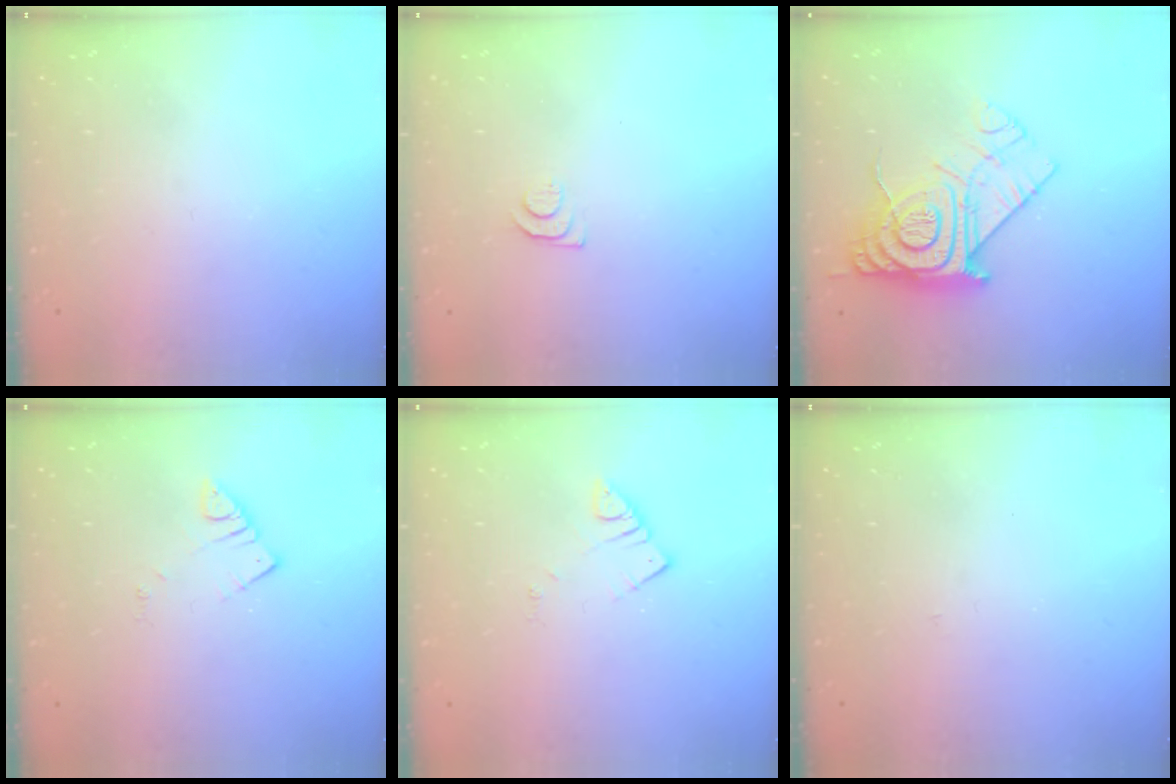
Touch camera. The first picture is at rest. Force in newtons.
{"total": 5.4, "press": 5.4, "slide": 0.7}
{"total": 14.8, "press": 14.7, "slide": 1.3}
{"total": 2.8, "press": 2.7, "slide": 0.3}
{"total": 2.8, "press": 2.7, "slide": 0.3}
{"total": 2.7, "press": 2.7, "slide": 0.3}